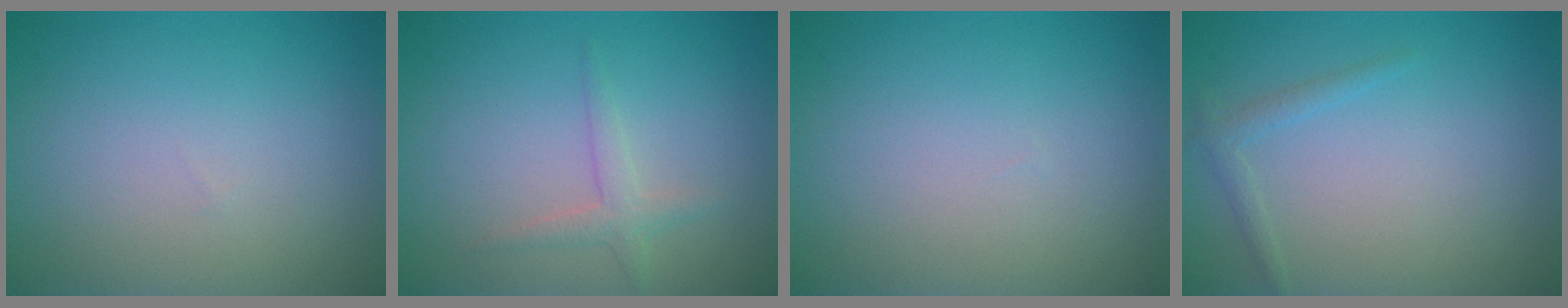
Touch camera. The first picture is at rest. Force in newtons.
{"total": 1.6, "press": 1.6, "slide": 0.0}
{"total": 0.0}
{"total": 1.2, "press": 1.2, "slide": 0.1}